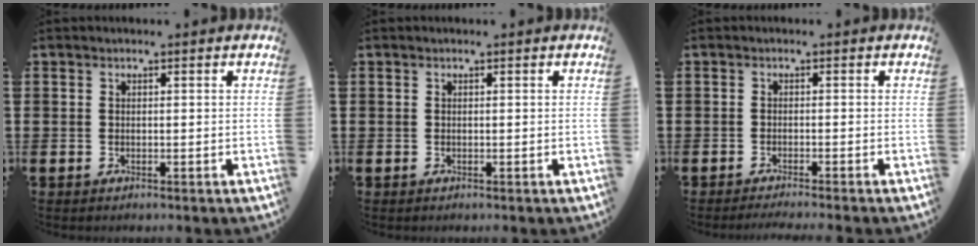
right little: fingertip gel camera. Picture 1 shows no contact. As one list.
[{"total": 0.0}, {"total": 1.0, "force": [-0.9, -0.2, 0.3], "torque": [-0.005, -0.002, -0.017]}]